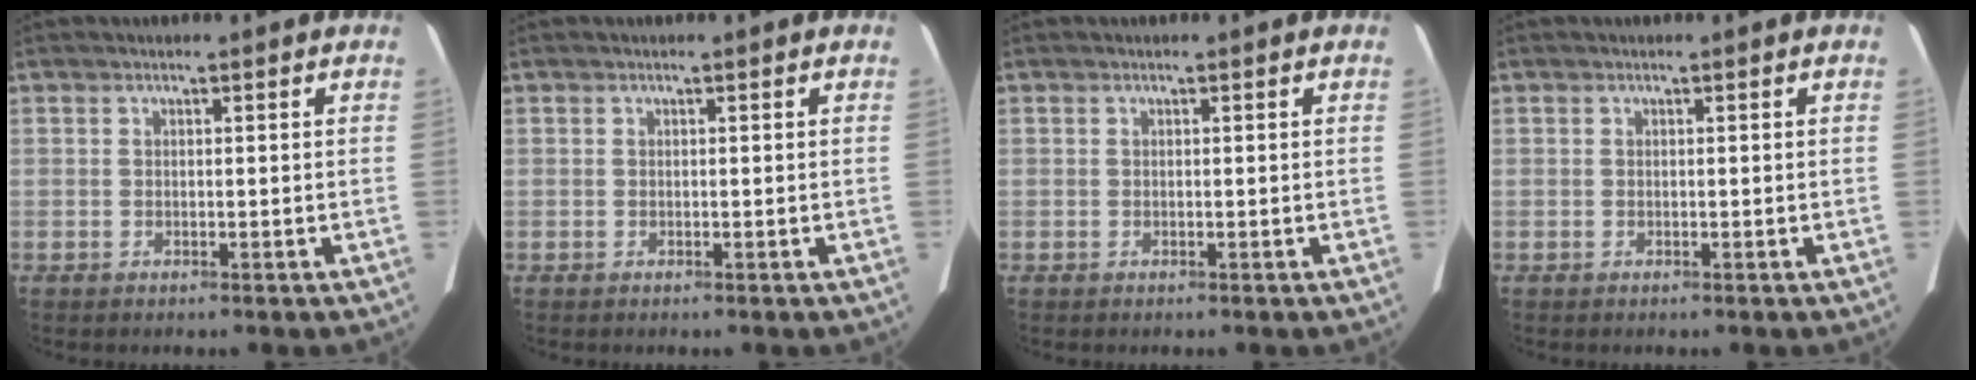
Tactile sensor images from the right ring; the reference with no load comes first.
{"total": 0.0}
{"total": 0.0}
{"total": 0.0}